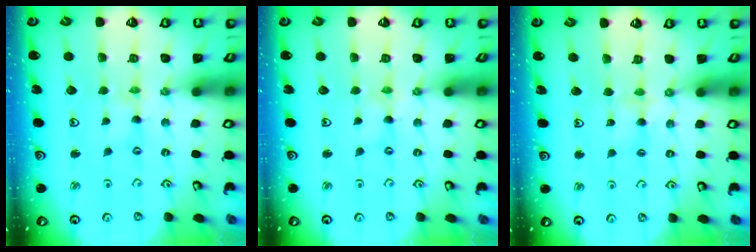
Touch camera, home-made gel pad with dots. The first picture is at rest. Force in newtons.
{"total": 0.0}
{"total": 3.6, "press": 3.5, "slide": 0.6}